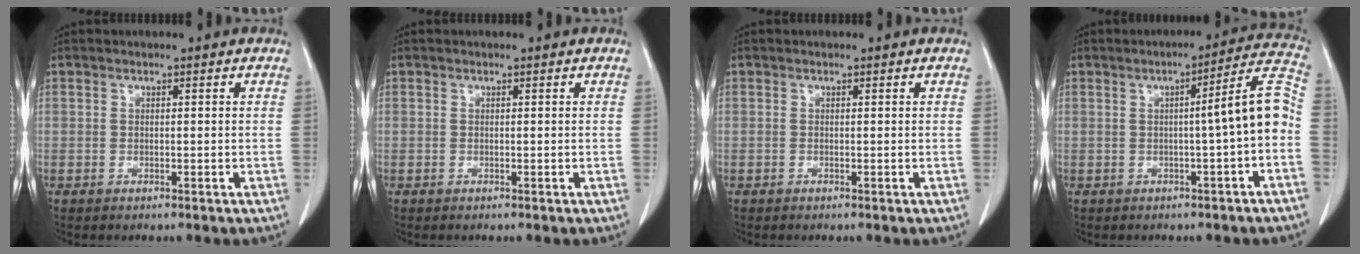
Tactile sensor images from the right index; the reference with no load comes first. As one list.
[{"total": 0.0}, {"total": 0.0}, {"total": 8.1, "force": [-1.1, -0.6, 8.0], "torque": [-0.100, 0.022, -0.019]}]